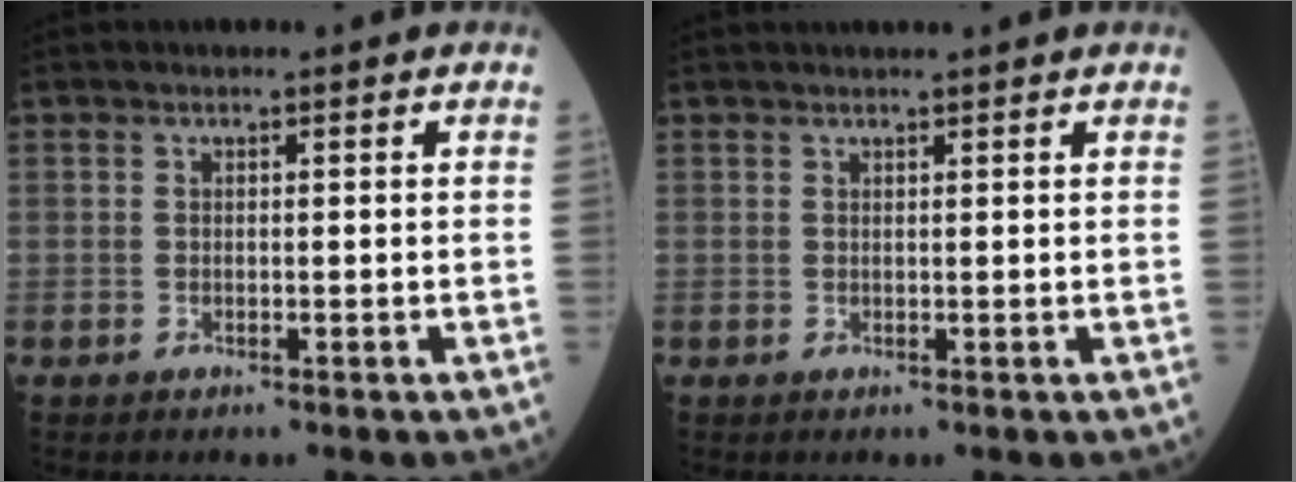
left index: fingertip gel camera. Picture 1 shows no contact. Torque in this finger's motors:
{"motor_torque": [1.07, -1.08, 0.14, 0.04]}